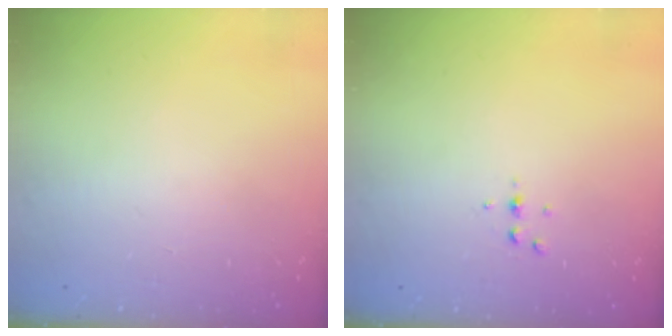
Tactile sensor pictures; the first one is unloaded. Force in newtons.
{"total": 2.5, "press": 2.4, "slide": 0.2}